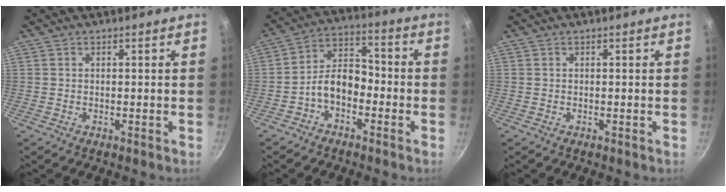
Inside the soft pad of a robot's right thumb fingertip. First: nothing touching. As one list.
[{"total": 8.6, "force": [-3.0, 5.5, 5.9], "torque": [-0.090, 0.043, -0.066]}, {"total": 0.0}]